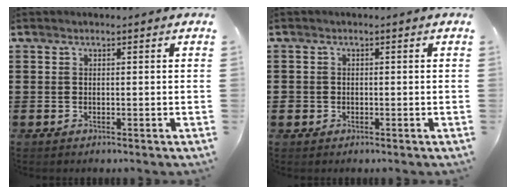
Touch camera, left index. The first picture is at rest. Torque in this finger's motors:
{"motor_torque": [-0.17, 0.61, 0.04, 0.00]}